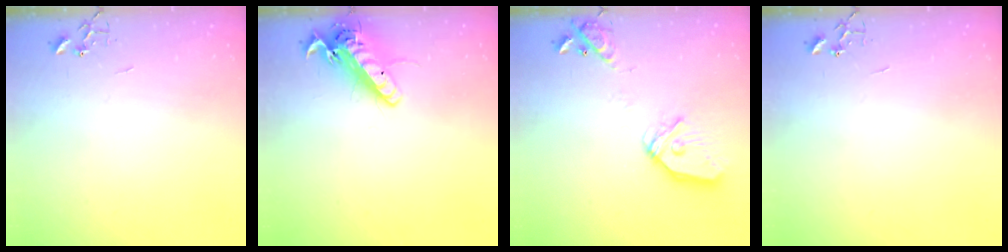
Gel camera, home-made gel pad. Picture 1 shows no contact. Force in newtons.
{"total": 15.7, "press": 15.3, "slide": 3.3}
{"total": 15.8, "press": 15.6, "slide": 2.1}
{"total": 0.0}